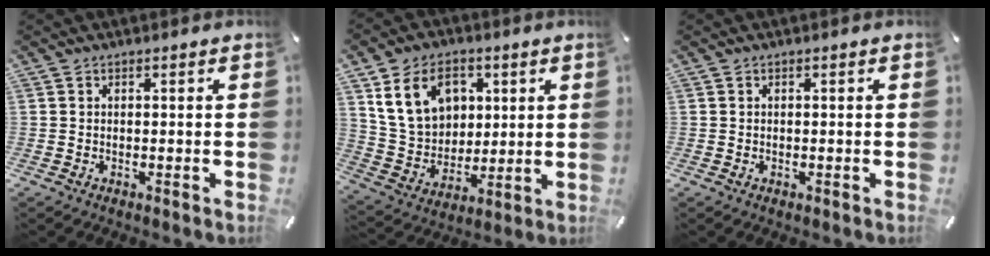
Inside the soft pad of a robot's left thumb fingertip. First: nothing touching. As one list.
[{"total": 14.0, "force": [5.3, 11.0, 6.9], "torque": [-0.143, -0.002, 0.104]}, {"total": 0.0}]